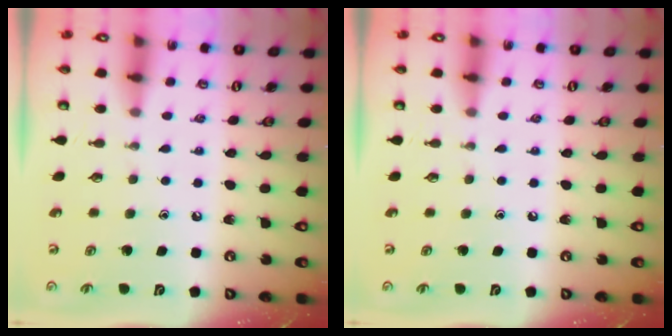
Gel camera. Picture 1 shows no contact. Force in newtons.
{"total": 0.0}